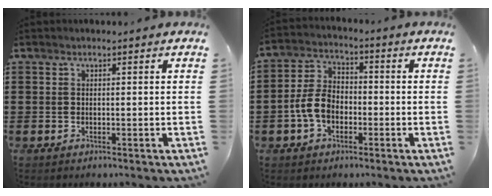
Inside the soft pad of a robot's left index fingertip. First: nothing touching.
{"total": 6.6, "force": [-2.0, 4.4, 4.4], "torque": [-0.114, 0.003, -0.046]}